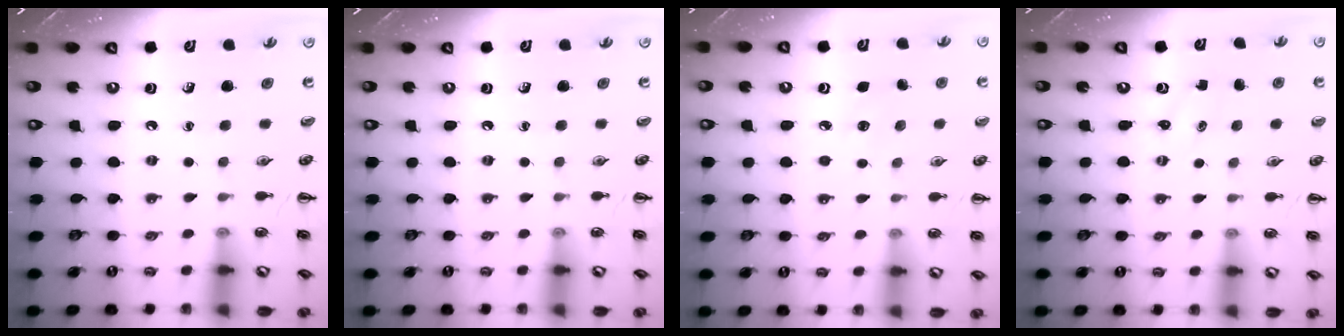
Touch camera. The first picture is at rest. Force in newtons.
{"total": 0.0}
{"total": 5.3, "press": 5.1, "slide": 1.5}
{"total": 1.8, "press": 1.7, "slide": 0.5}